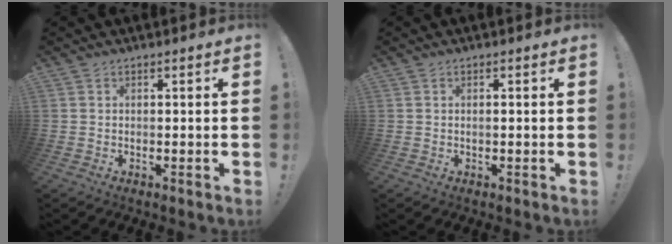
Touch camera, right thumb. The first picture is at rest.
{"total": 0.7, "force": [-0.2, -0.2, 0.7], "torque": [-0.011, -0.002, -0.005]}